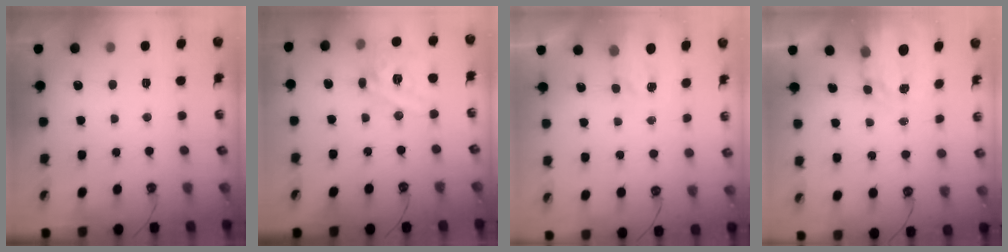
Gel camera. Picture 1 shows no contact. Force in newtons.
{"total": 14.3, "press": 14.2, "slide": 1.9}
{"total": 2.7, "press": 2.7, "slide": 0.4}
{"total": 3.9, "press": 3.9, "slide": 0.3}